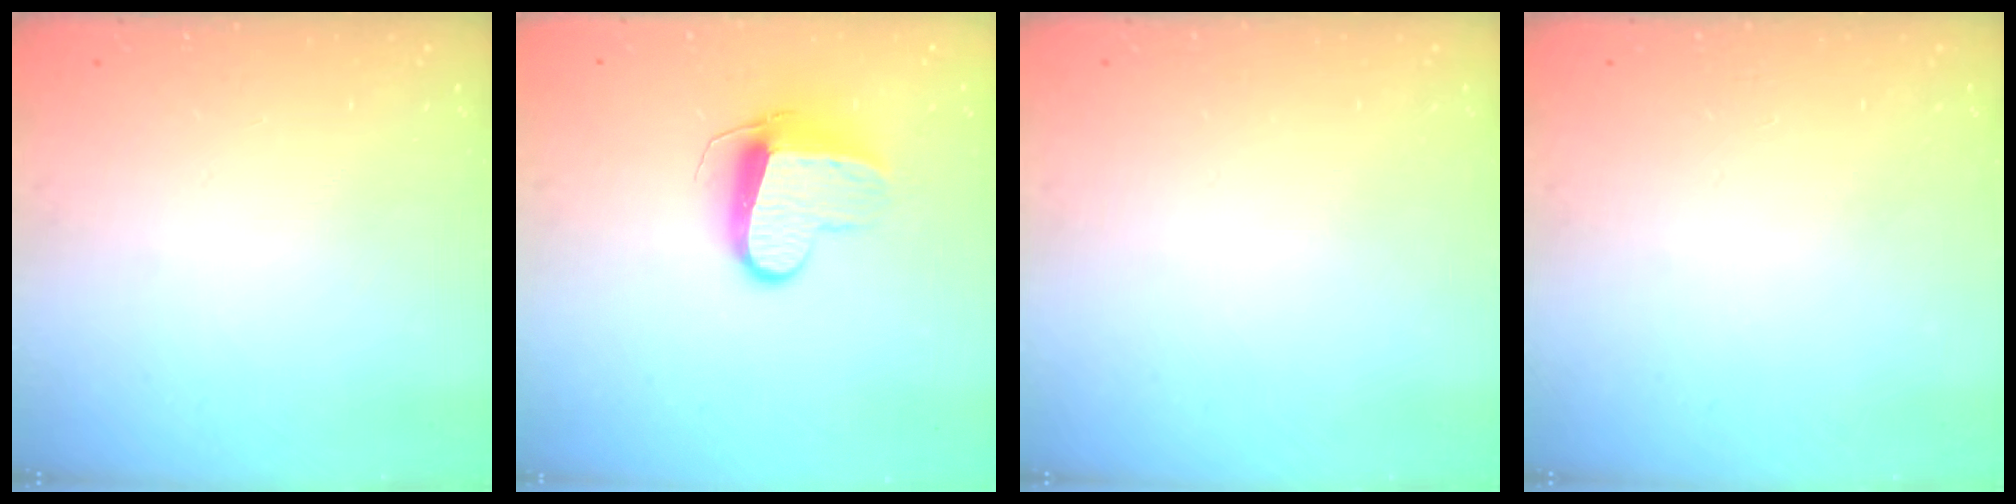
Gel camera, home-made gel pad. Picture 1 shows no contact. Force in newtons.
{"total": 9.5, "press": 9.5, "slide": 0.2}
{"total": 0.0}
{"total": 0.0}